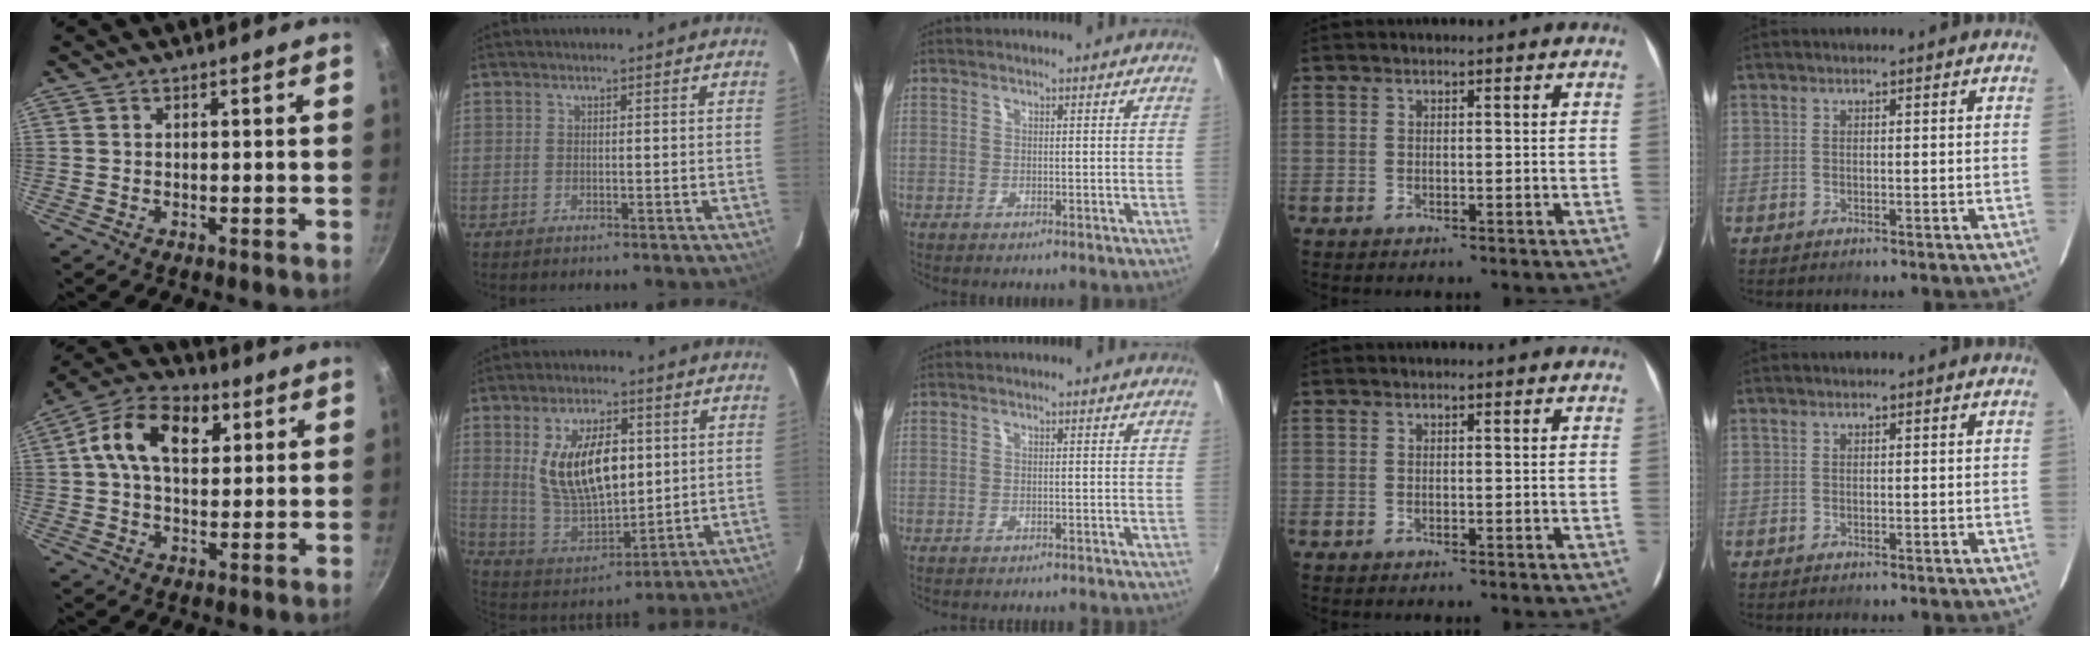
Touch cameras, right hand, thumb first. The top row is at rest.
{"thumb": {"total": 13.6, "force": [4.0, 8.7, 9.6], "torque": [-0.146, 0.010, 0.051]}, "index": {"total": 15.9, "force": [3.6, 8.1, 13.2], "torque": [-0.249, 0.000, 0.083]}, "middle": {"total": 7.0, "force": [-6.5, 1.5, 2.3], "torque": [-0.056, -0.011, -0.083]}}